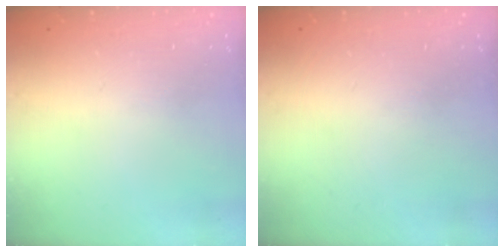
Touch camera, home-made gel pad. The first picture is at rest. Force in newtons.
{"total": 0.0}